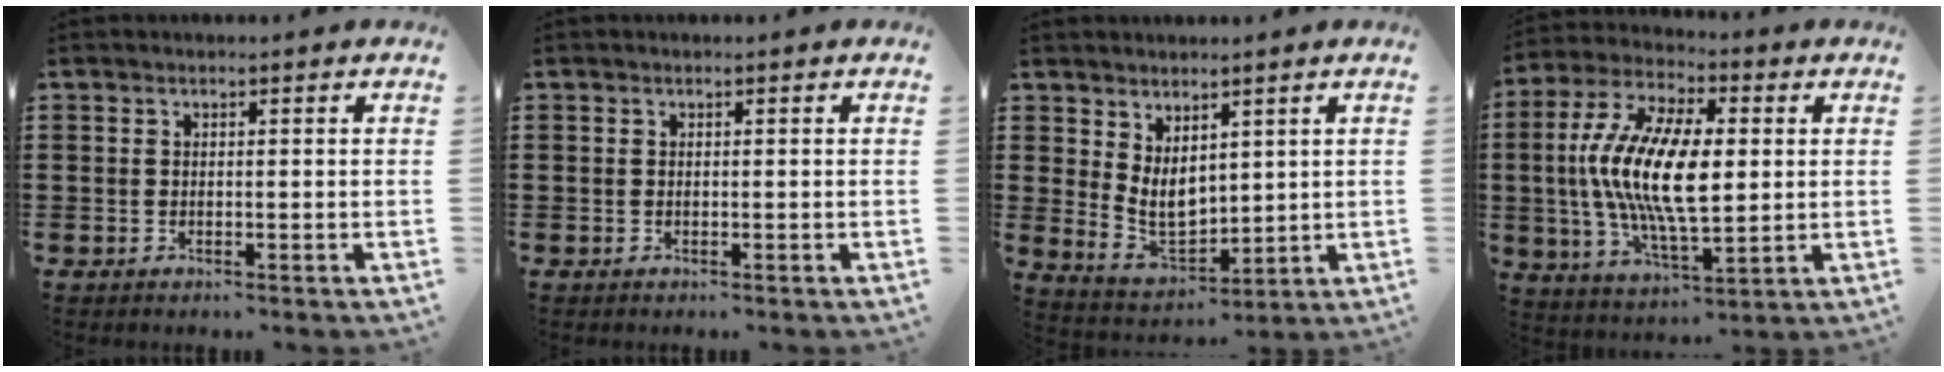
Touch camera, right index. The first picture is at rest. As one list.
[{"total": 0.0}, {"total": 5.2, "force": [2.3, 3.5, 3.1], "torque": [-0.068, -0.008, 0.044]}, {"total": 14.6, "force": [0.4, 6.2, 13.2], "torque": [-0.289, -0.006, 0.003]}]